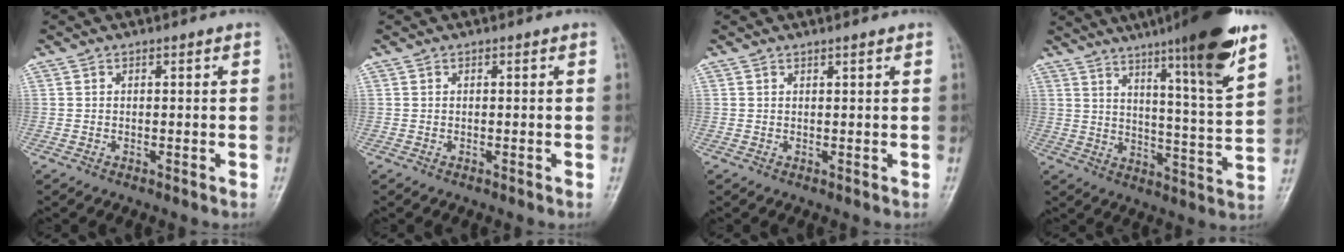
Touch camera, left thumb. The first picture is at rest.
{"total": 0.0}
{"total": 0.8, "force": [0.7, 0.0, 0.5], "torque": [-0.009, -0.004, 0.012]}
{"total": 18.9, "force": [11.7, 1.2, 14.8], "torque": [-0.205, -0.057, 0.173]}